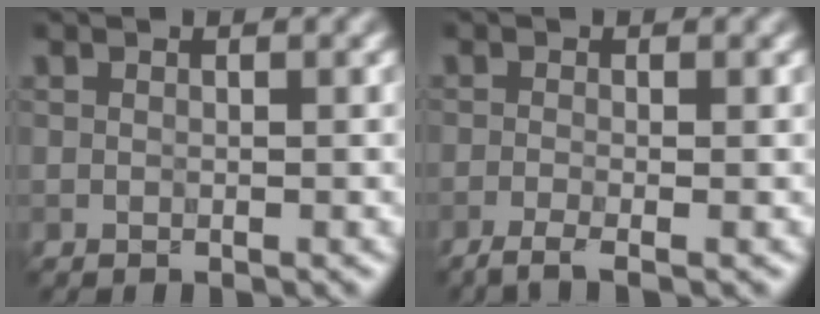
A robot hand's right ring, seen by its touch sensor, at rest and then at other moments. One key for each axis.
{"total": 2.5, "fx": -1.6, "fy": 0.6, "fz": 1.9, "tx": -0.035, "ty": -0.004, "tz": -0.040}